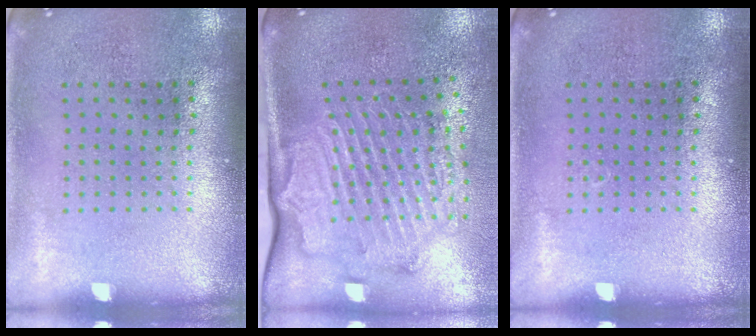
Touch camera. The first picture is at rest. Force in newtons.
{"total": 2.3, "press": 2.1, "slide": 0.7}
{"total": 0.0}